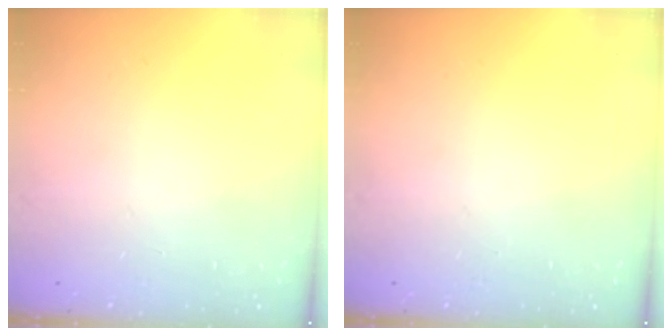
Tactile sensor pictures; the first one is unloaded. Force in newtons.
{"total": 0.0}